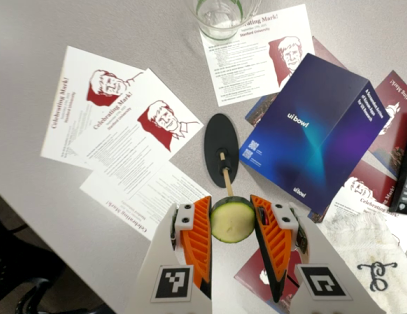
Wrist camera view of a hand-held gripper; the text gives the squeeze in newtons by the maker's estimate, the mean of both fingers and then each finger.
{"total": 13.1, "left": 14.0, "right": 12.1}